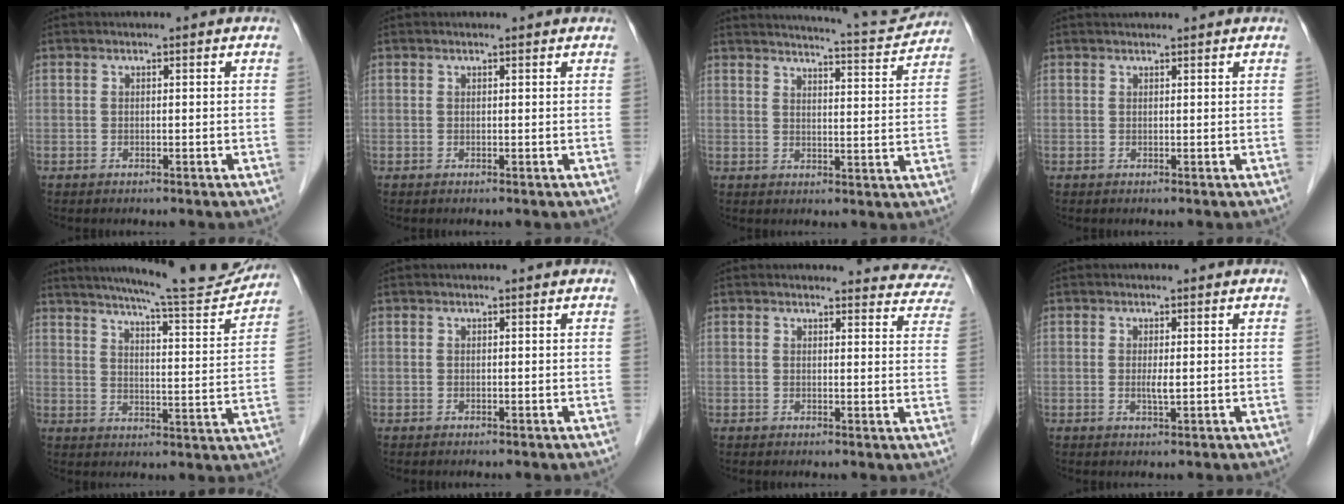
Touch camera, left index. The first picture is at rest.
{"total": 1.3, "force": [1.2, 0.2, 0.3], "torque": [-0.013, 0.009, 0.014]}
{"total": 11.3, "force": [11.0, -0.1, 2.4], "torque": [-0.039, -0.015, 0.137]}
{"total": 2.8, "force": [2.7, 0.2, 0.7], "torque": [-0.010, 0.027, 0.038]}
{"total": 17.3, "force": [16.0, 0.4, 6.5], "torque": [-0.101, -0.035, 0.213]}
{"total": 0.6, "force": [0.6, 0.0, 0.2], "torque": [-0.006, 0.003, 0.008]}
{"total": 13.2, "force": [12.7, 3.1, 1.7], "torque": [0.025, -0.047, 0.102]}
{"total": 1.5, "force": [0.1, 0.1, 1.5], "torque": [-0.032, -0.003, 0.004]}